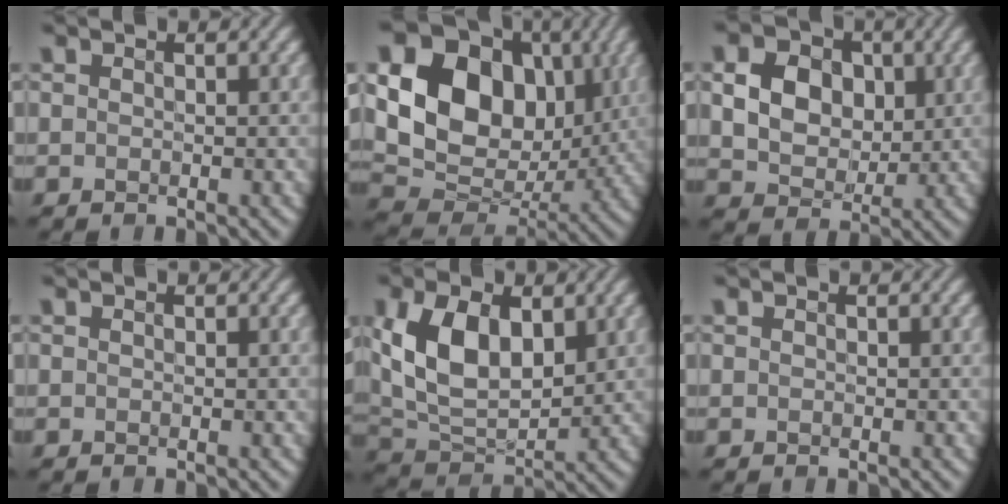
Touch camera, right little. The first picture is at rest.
{"total": 15.4, "force": [3.3, 11.7, 9.4], "torque": [-0.167, 0.025, 0.058]}
{"total": 9.2, "force": [2.4, 7.4, 4.8], "torque": [-0.114, 0.023, 0.048]}
{"total": 0.0}
{"total": 8.8, "force": [1.8, 5.2, 6.8], "torque": [-0.149, -0.001, 0.031]}
{"total": 0.0}